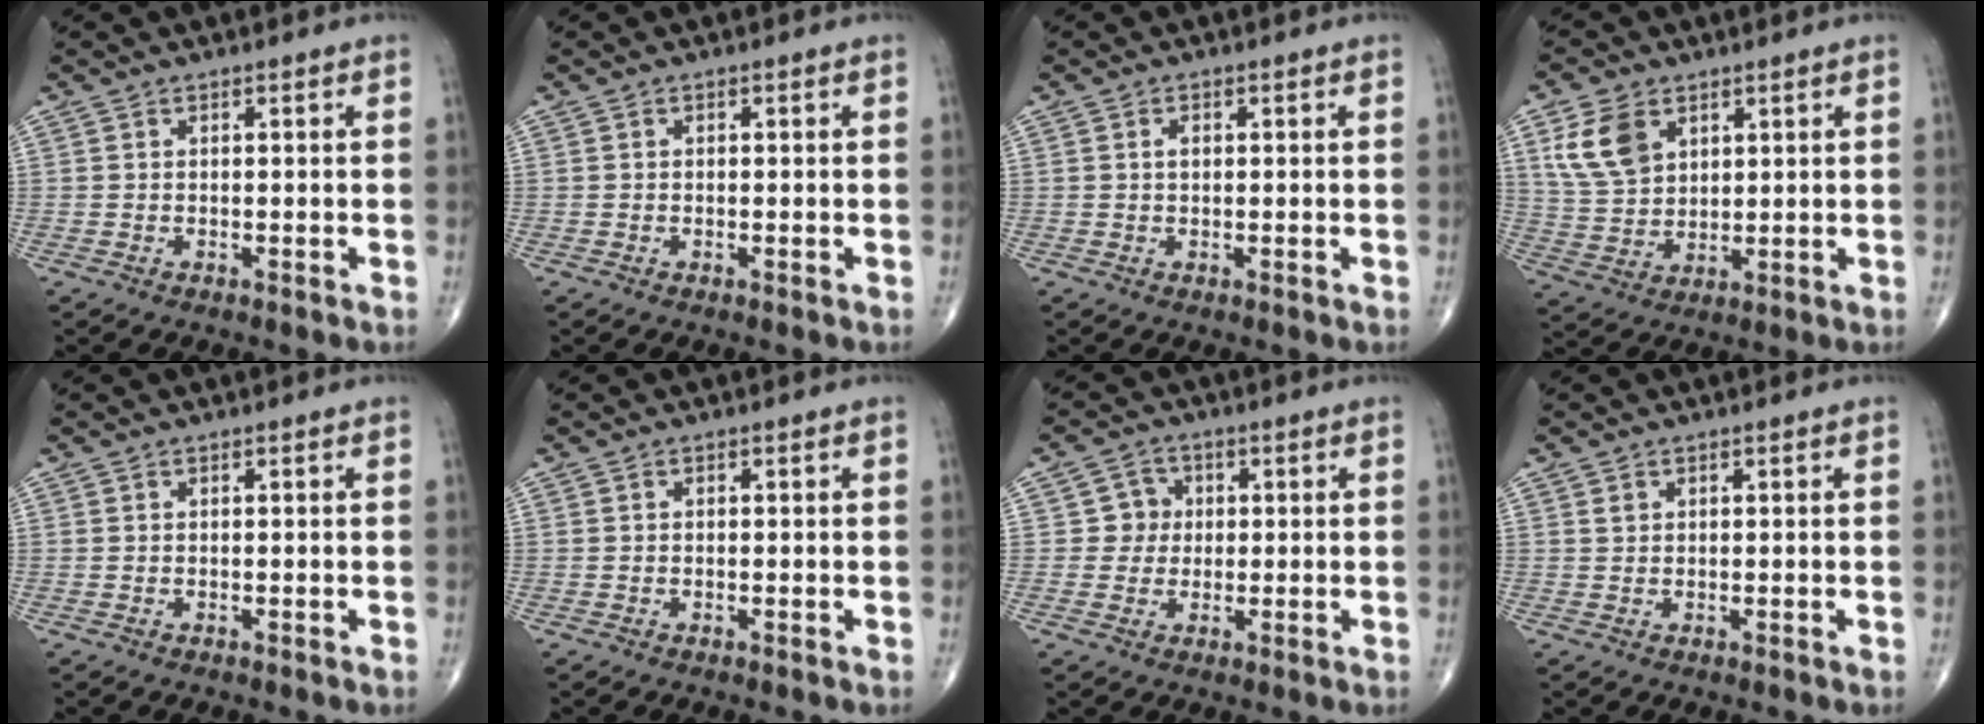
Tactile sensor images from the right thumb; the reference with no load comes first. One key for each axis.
{"total": 0.0}
{"total": 1.3, "fx": 0.2, "fy": 0.8, "fz": 0.9, "tx": -0.013, "ty": 0.003, "tz": 0.002}
{"total": 9.6, "fx": 4.2, "fy": 6.5, "fz": 5.7, "tx": -0.096, "ty": -0.013, "tz": 0.091}
{"total": 0.0}
{"total": 0.0}
{"total": 4.3, "fx": 0.4, "fy": 4.2, "fz": 0.8, "tx": 0.020, "ty": 0.008, "tz": 0.000}
{"total": 0.9, "fx": 0.4, "fy": 0.7, "fz": 0.3, "tx": -0.001, "ty": -0.002, "tz": 0.009}